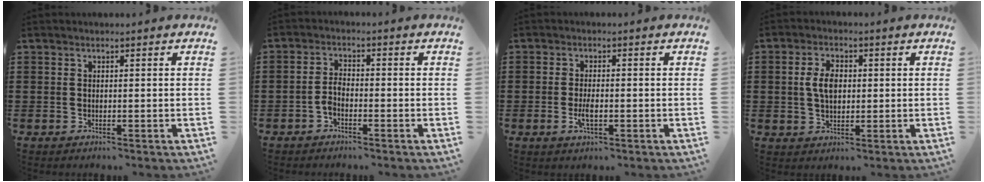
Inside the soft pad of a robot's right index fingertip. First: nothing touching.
{"total": 2.4, "force": [-1.5, 0.9, 1.6], "torque": [-0.043, 0.002, -0.032]}
{"total": 3.0, "force": [-0.8, 0.9, 2.7], "torque": [-0.056, -0.005, -0.015]}
{"total": 4.8, "force": [0.5, 2.9, 3.8], "torque": [-0.087, 0.010, 0.004]}